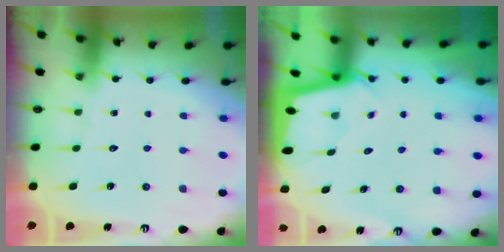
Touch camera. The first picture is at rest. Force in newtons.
{"total": 1.9, "press": 1.9, "slide": 0.1}